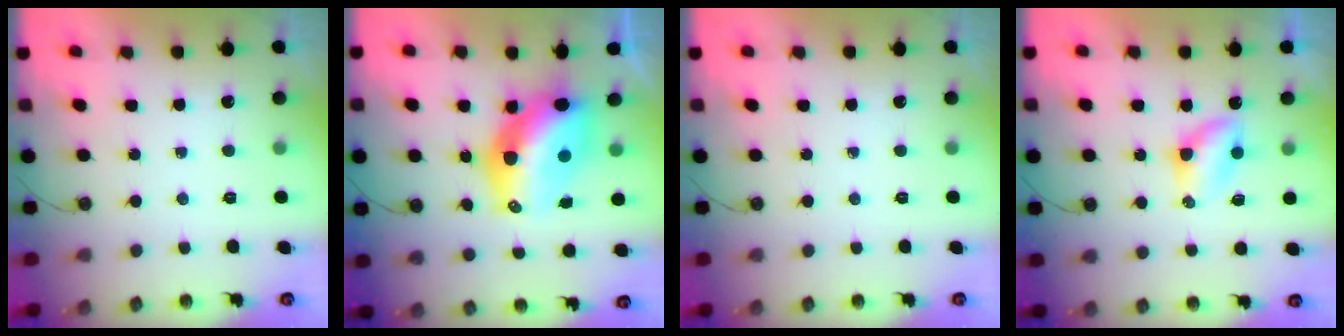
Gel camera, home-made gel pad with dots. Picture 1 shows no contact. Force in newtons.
{"total": 14.2, "press": 14.1, "slide": 1.1}
{"total": 0.0}
{"total": 4.3, "press": 4.3, "slide": 0.5}